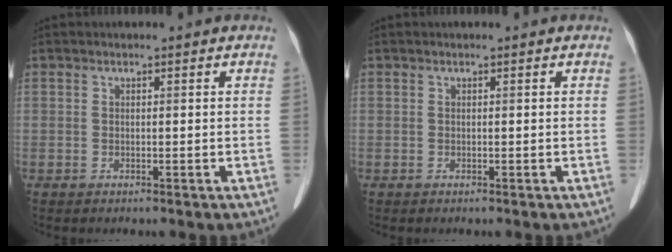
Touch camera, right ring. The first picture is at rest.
{"total": 0.0}